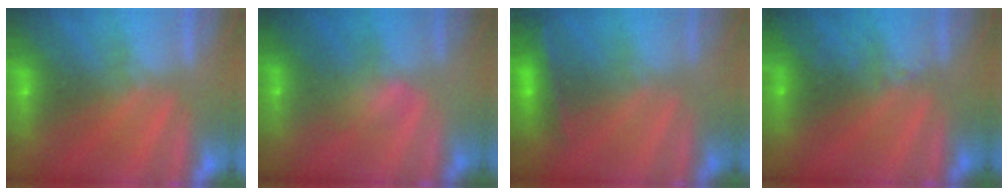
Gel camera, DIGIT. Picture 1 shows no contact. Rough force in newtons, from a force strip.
{"total": 3.0}
{"total": 2.4}
{"total": 2.9}